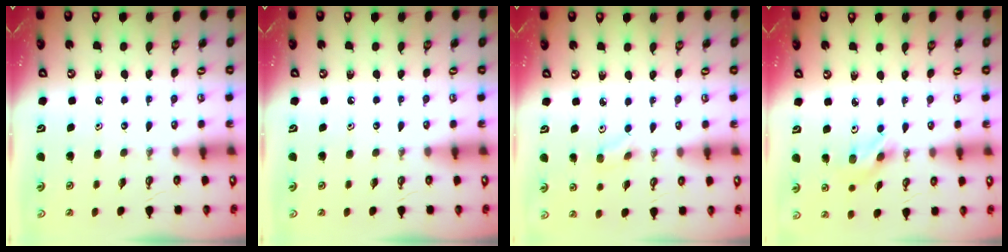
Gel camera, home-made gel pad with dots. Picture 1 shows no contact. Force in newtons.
{"total": 0.0}
{"total": 2.5, "press": 2.4, "slide": 0.7}
{"total": 3.0, "press": 3.0, "slide": 0.4}